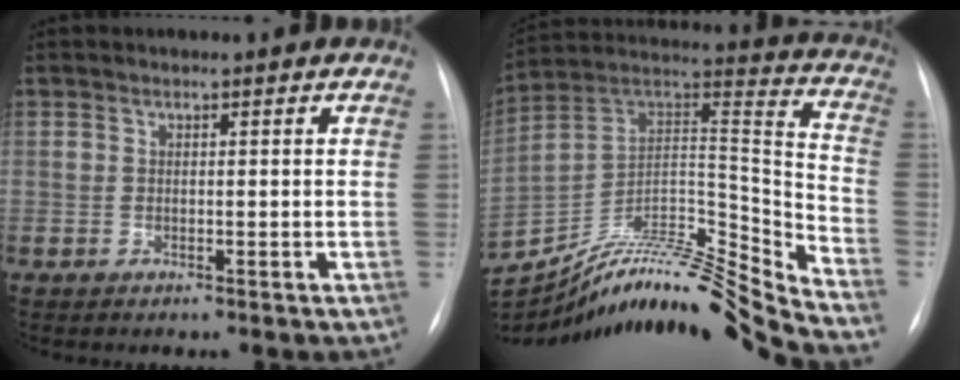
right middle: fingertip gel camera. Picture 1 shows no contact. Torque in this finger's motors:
{"motor_torque": [-0.66, -1.04, -0.14, 0.00]}